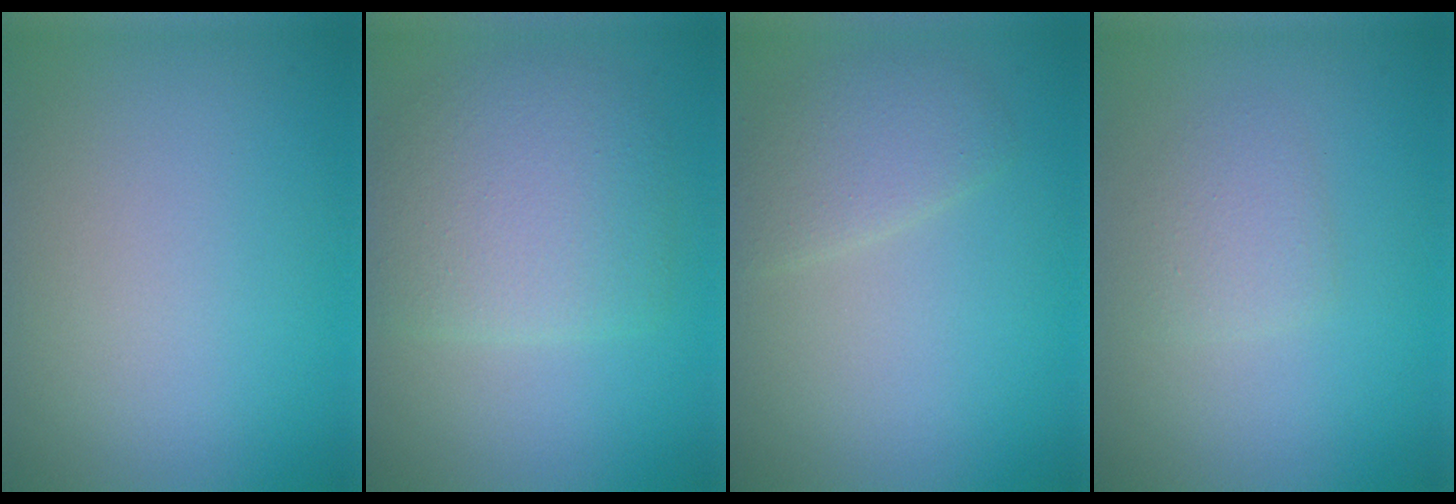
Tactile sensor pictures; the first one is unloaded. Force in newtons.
{"total": 5.2, "press": 5.2, "slide": 0.1}
{"total": 2.4, "press": 2.4, "slide": 0.1}
{"total": 1.6, "press": 1.6, "slide": 0.1}